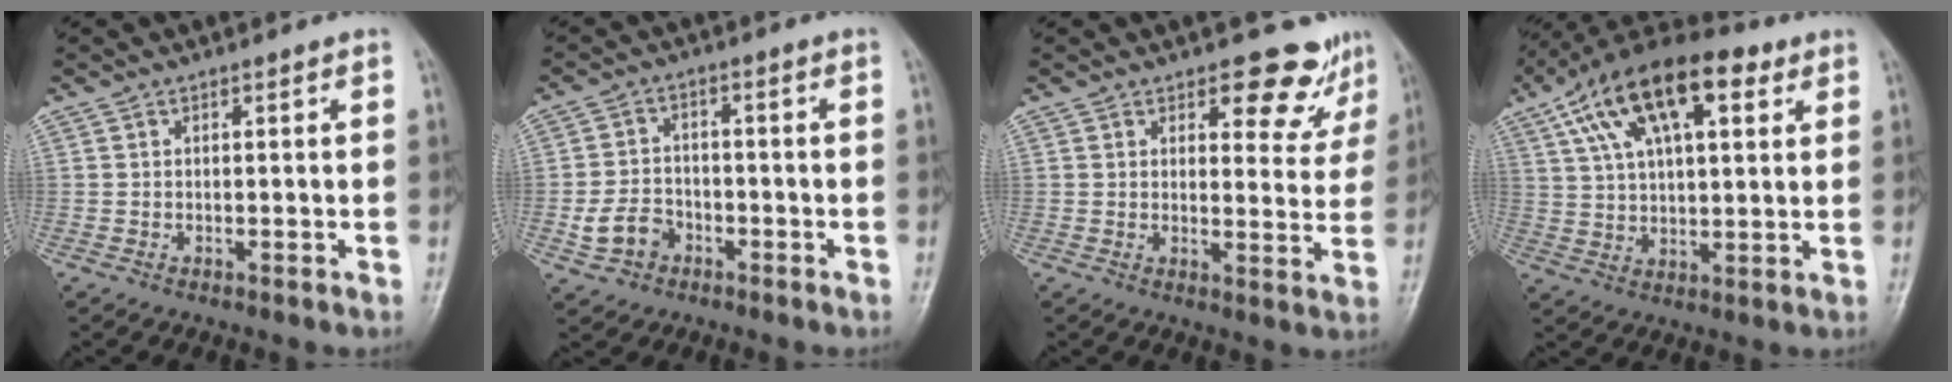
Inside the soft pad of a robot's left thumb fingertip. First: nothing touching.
{"total": 6.3, "force": [-2.5, 5.1, 2.8], "torque": [-0.042, 0.023, -0.042]}
{"total": 8.4, "force": [6.6, 4.0, 3.1], "torque": [0.000, -0.047, 0.072]}
{"total": 18.9, "force": [8.7, 8.7, 14.4], "torque": [-0.239, 0.008, 0.148]}